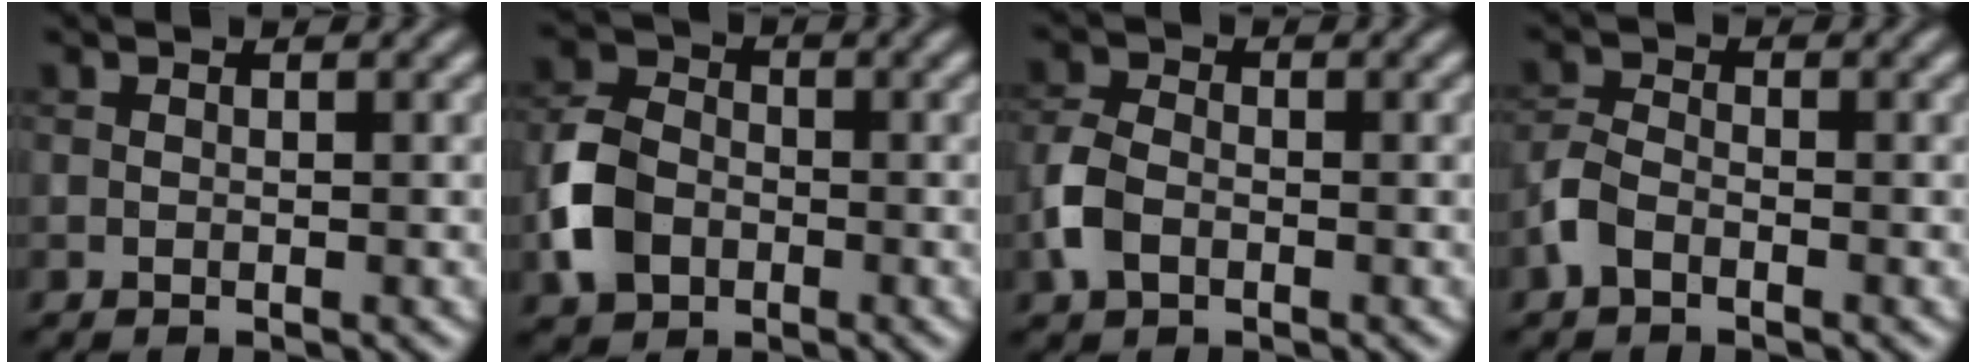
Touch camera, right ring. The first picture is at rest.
{"total": 5.7, "force": [-2.0, 4.4, 3.1], "torque": [-0.065, 0.004, -0.049]}
{"total": 3.7, "force": [-1.5, 2.5, 2.3], "torque": [-0.057, 0.003, -0.039]}
{"total": 2.6, "force": [-1.5, 1.4, 1.5], "torque": [-0.036, 0.005, -0.041]}